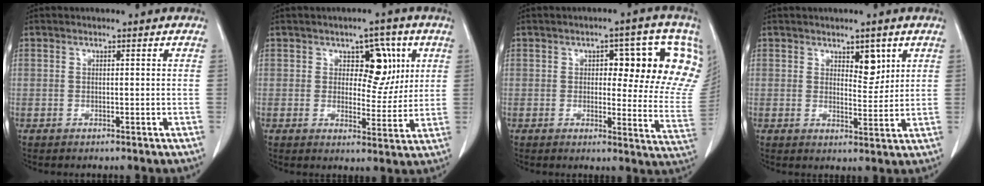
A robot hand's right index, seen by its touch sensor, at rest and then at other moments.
{"total": 7.2, "force": [2.4, 4.2, 5.3], "torque": [-0.057, 0.011, 0.036]}
{"total": 15.0, "force": [4.8, 5.0, 13.3], "torque": [-0.151, 0.008, 0.052]}
{"total": 3.9, "force": [2.1, 1.8, 2.7], "torque": [-0.035, -0.006, 0.034]}